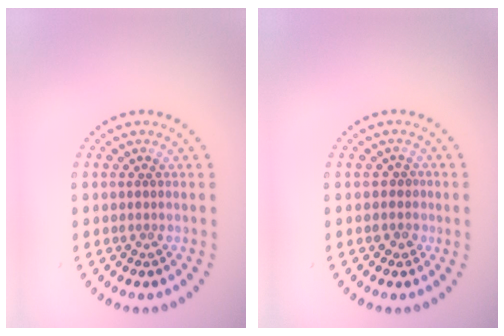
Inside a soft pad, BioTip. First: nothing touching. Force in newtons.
{"total": 1.4, "press": 1.1, "slide": 0.9}